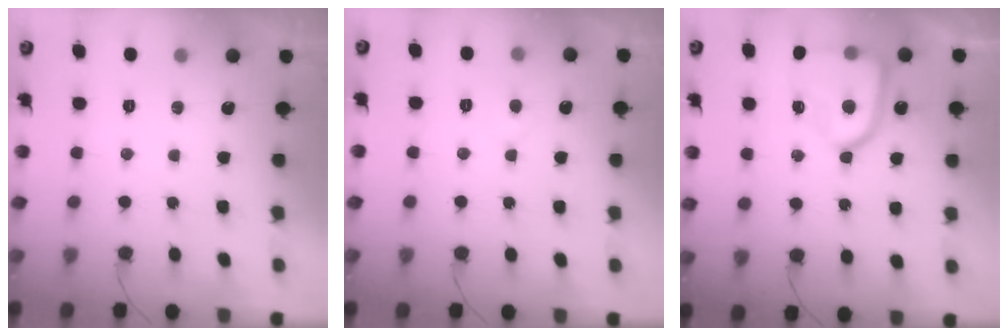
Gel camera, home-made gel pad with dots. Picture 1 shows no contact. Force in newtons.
{"total": 4.5, "press": 4.4, "slide": 0.4}
{"total": 15.2, "press": 15.1, "slide": 1.5}